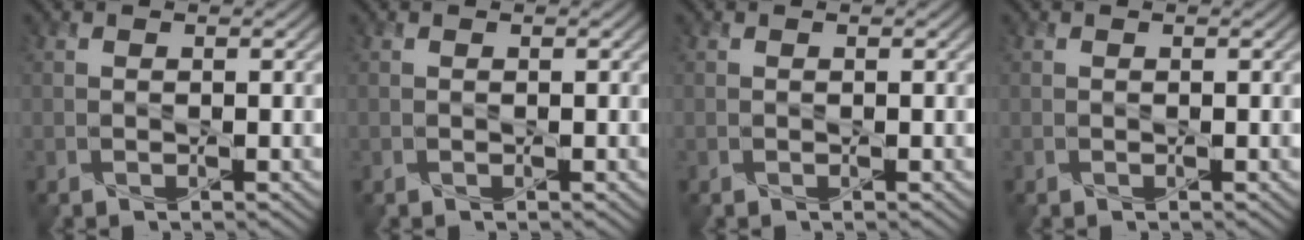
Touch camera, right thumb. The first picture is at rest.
{"total": 0.0}
{"total": 0.0}
{"total": 0.0}